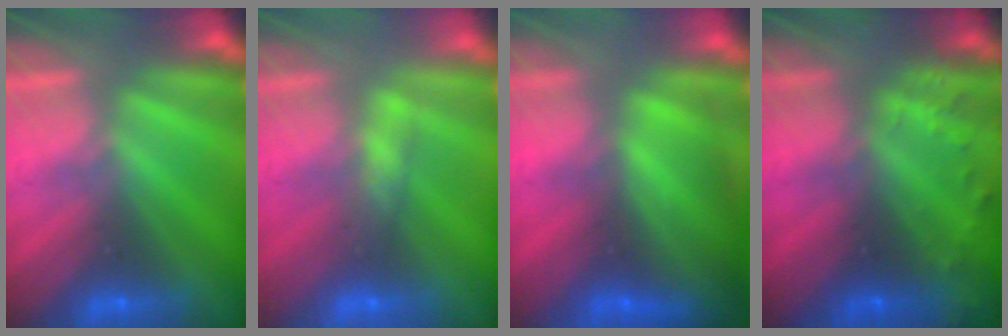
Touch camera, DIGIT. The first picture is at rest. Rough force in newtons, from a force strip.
{"total": 2.4}
{"total": 9.3}
{"total": 7.6}